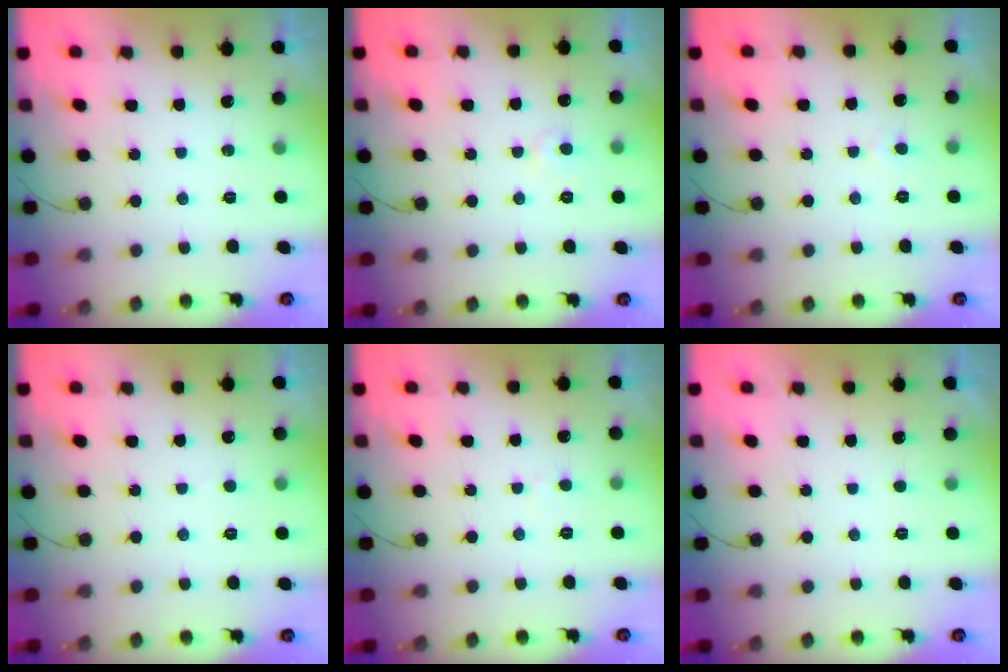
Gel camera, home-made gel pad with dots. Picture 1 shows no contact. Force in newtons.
{"total": 4.6, "press": 4.6, "slide": 0.5}
{"total": 2.0, "press": 2.0, "slide": 0.2}
{"total": 2.1, "press": 2.1, "slide": 0.2}
{"total": 1.6, "press": 1.6, "slide": 0.1}
{"total": 1.7, "press": 1.7, "slide": 0.2}